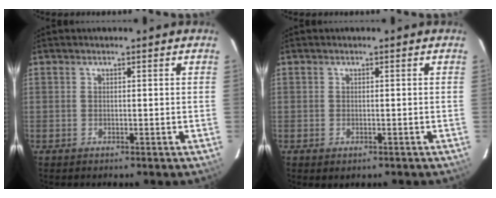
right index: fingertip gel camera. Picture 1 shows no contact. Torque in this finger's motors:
{"motor_torque": [0.45, -0.51, 0.27, 0.04]}